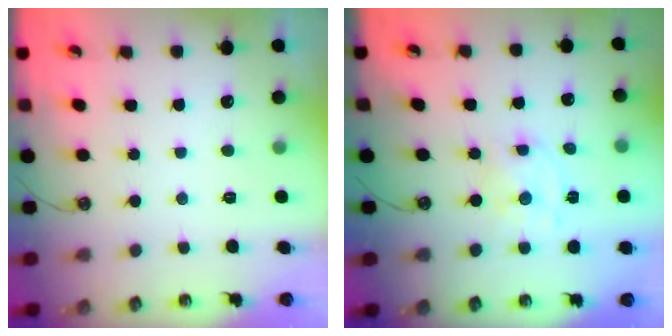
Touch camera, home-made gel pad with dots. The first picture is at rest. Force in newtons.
{"total": 3.9, "press": 3.8, "slide": 1.0}